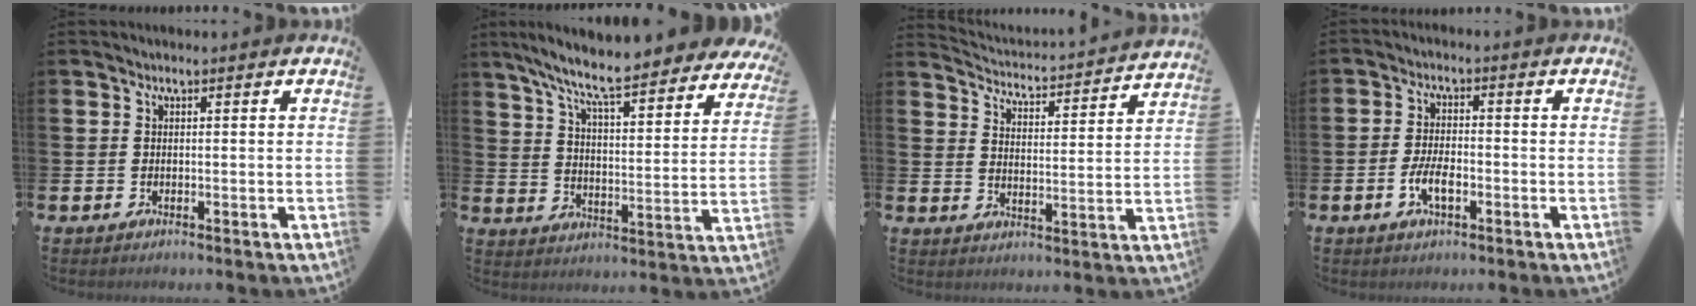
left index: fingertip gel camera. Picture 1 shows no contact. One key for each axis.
{"total": 9.0, "fx": 8.2, "fy": 0.5, "fz": 3.8, "tx": -0.100, "ty": -0.063, "tz": 0.135}
{"total": 3.6, "fx": 3.6, "fy": 0.2, "fz": 0.2, "tx": -0.022, "ty": -0.044, "tz": 0.055}
{"total": 4.0, "fx": -1.3, "fy": 1.8, "fz": 3.4, "tx": -0.058, "ty": 0.001, "tz": -0.026}